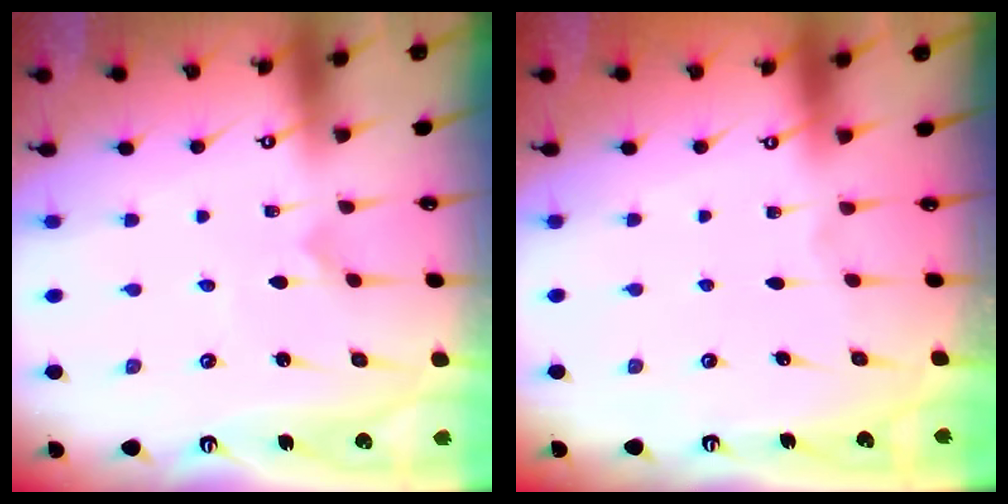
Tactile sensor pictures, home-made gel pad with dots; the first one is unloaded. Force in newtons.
{"total": 0.0}